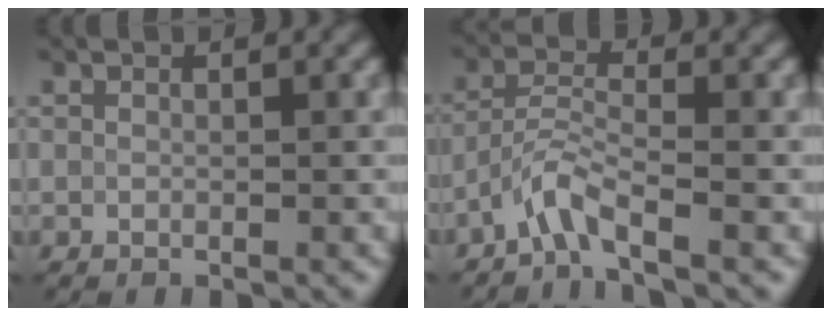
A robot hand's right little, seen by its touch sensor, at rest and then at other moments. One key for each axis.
{"total": 3.0, "fx": -2.2, "fy": 0.3, "fz": 2.0, "tx": -0.042, "ty": 0.006, "tz": -0.053}